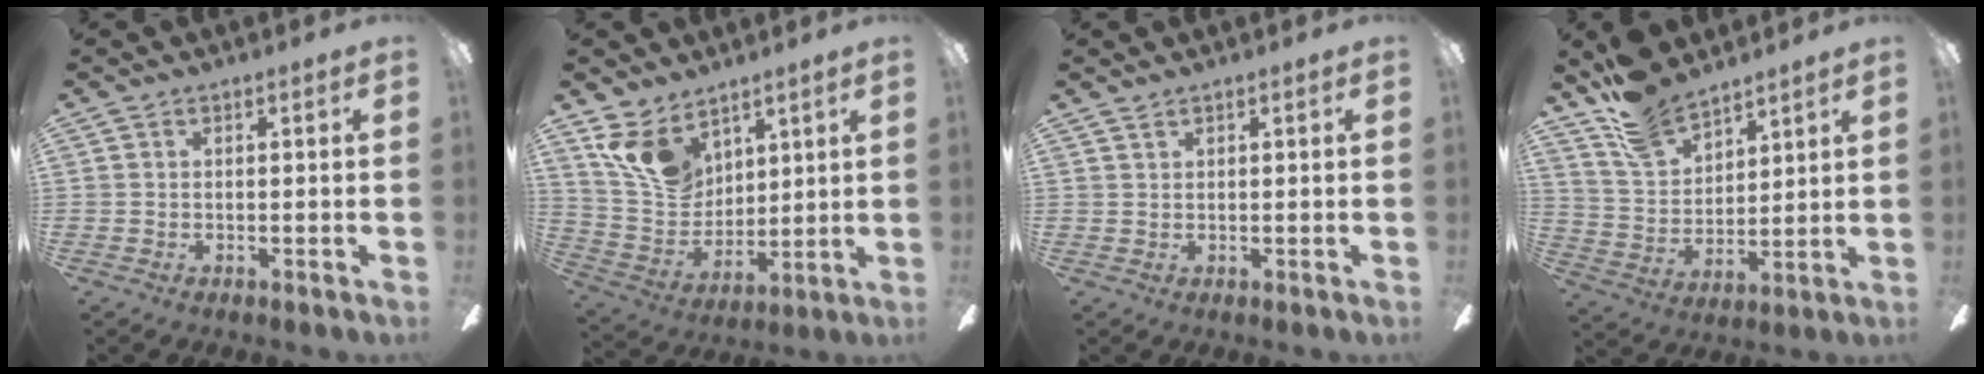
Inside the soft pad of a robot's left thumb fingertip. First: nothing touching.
{"total": 12.5, "force": [8.1, 8.1, 5.1], "torque": [-0.116, -0.030, 0.166]}
{"total": 0.6, "force": [0.6, 0.1, 0.1], "torque": [-0.002, 0.000, 0.012]}
{"total": 11.4, "force": [9.6, 5.2, 3.5], "torque": [-0.091, -0.053, 0.188]}